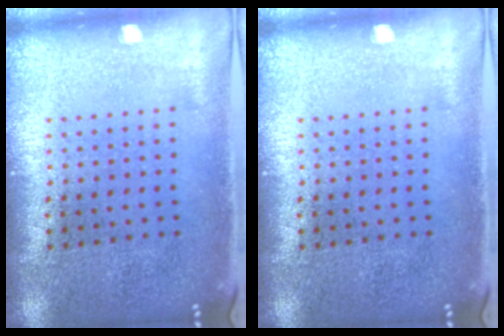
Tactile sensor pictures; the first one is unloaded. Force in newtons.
{"total": 0.0}